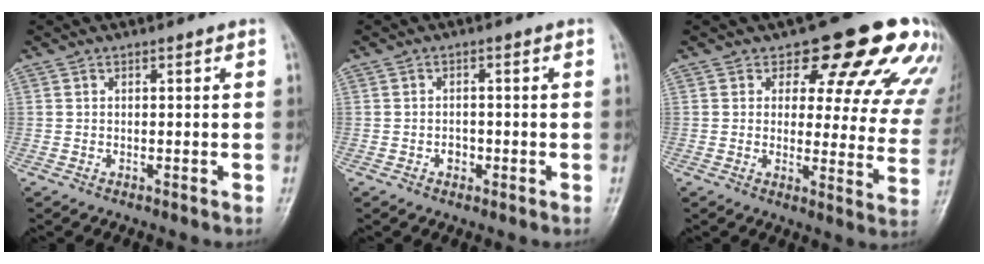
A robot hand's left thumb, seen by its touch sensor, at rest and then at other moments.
{"total": 1.9, "force": [-0.8, 1.6, 0.7], "torque": [0.004, 0.008, -0.015]}
{"total": 17.6, "force": [12.0, 7.8, 10.2], "torque": [-0.062, -0.055, 0.125]}